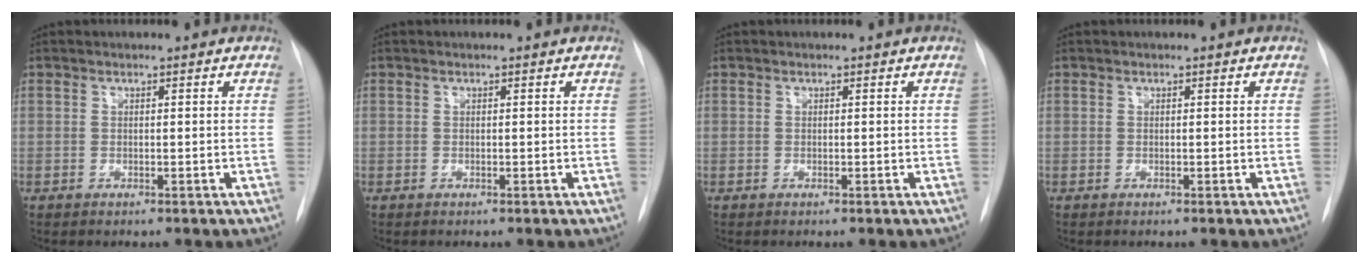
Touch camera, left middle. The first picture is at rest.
{"total": 0.0}
{"total": 0.0}
{"total": 0.0}